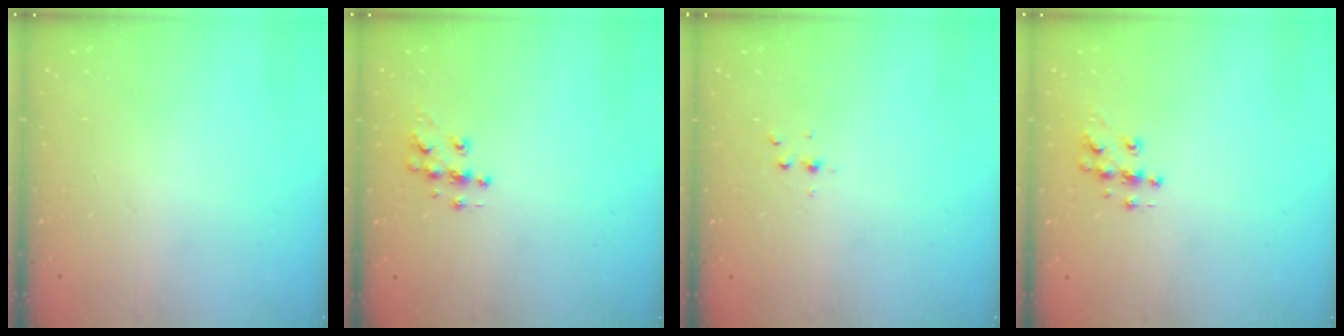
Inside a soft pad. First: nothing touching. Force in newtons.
{"total": 7.3, "press": 7.3, "slide": 0.2}
{"total": 4.0, "press": 3.6, "slide": 1.8}
{"total": 7.3, "press": 7.3, "slide": 0.2}